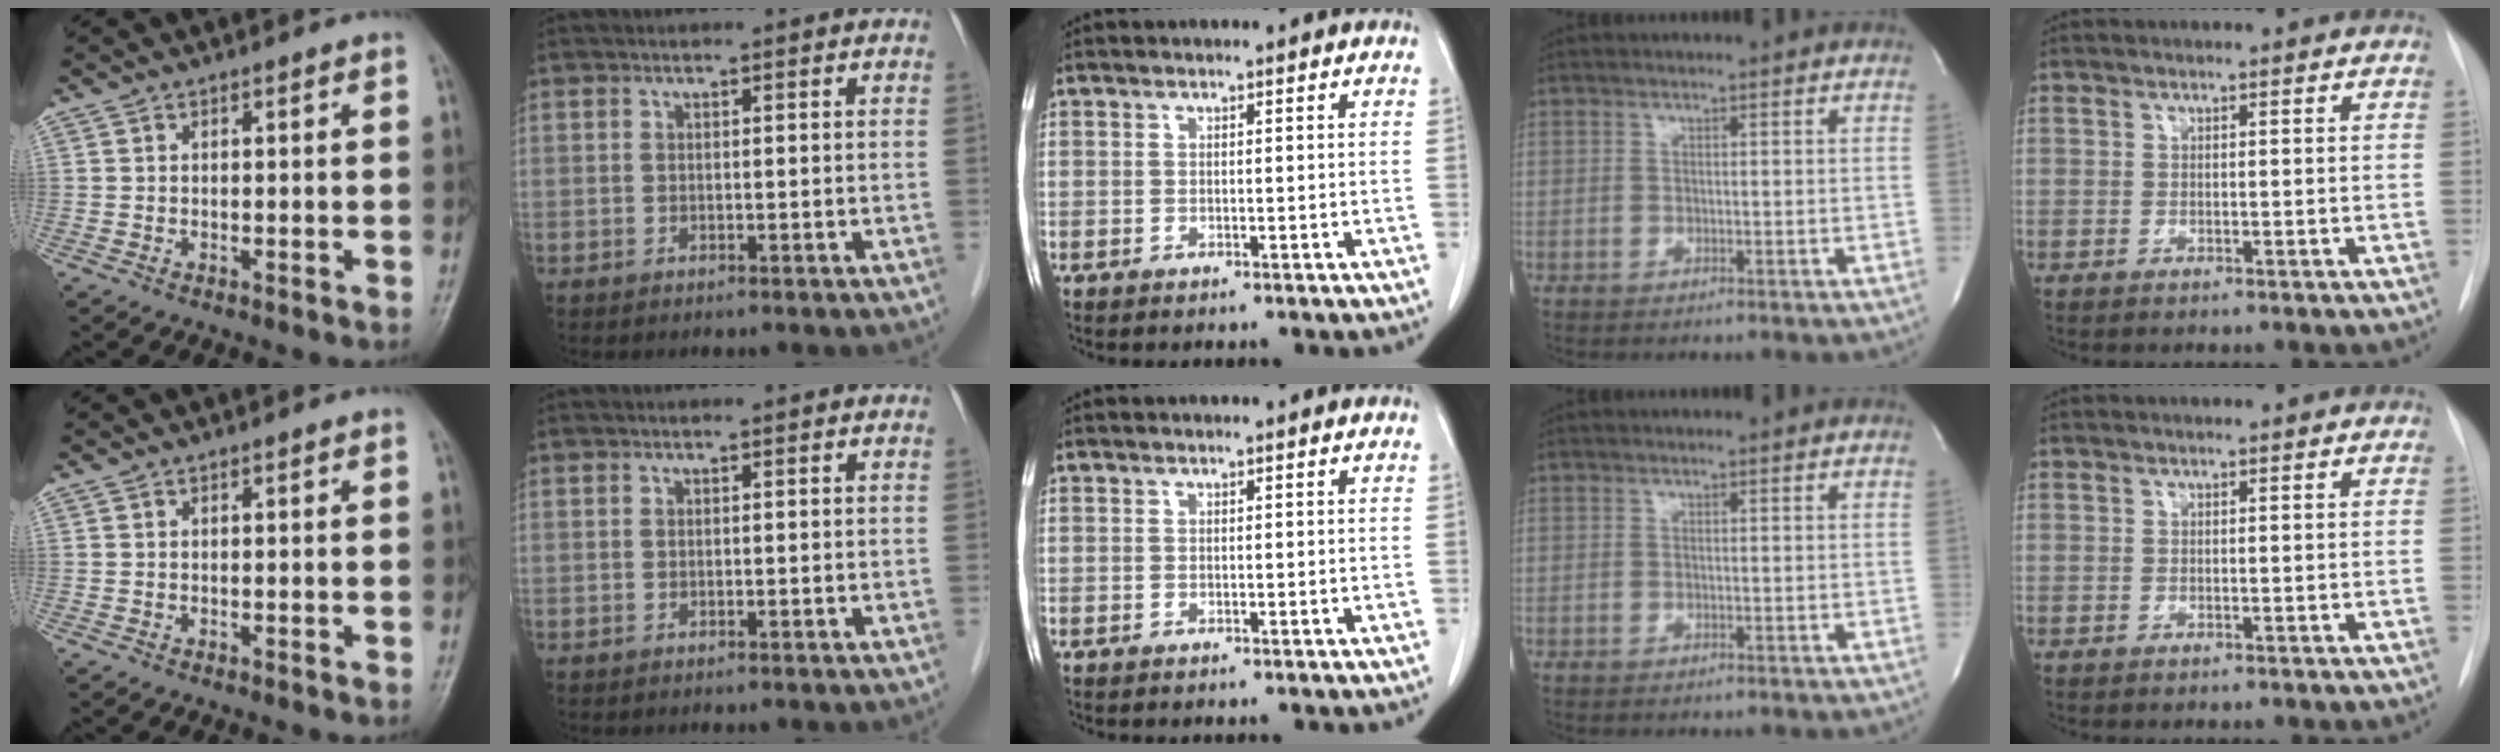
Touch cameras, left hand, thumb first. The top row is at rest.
{}